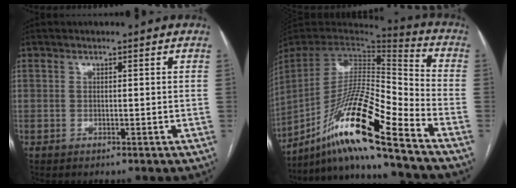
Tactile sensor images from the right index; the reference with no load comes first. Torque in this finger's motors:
{"motor_torque": [-0.08, -0.25, 0.43, 0.13]}